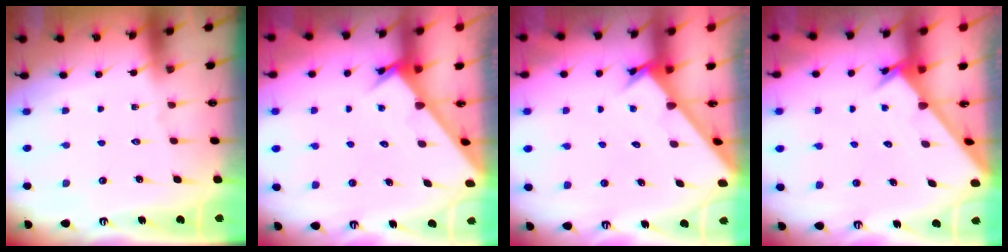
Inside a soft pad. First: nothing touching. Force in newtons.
{"total": 2.9, "press": 2.9, "slide": 0.1}
{"total": 2.6, "press": 2.6, "slide": 0.2}
{"total": 2.4, "press": 2.4, "slide": 0.2}